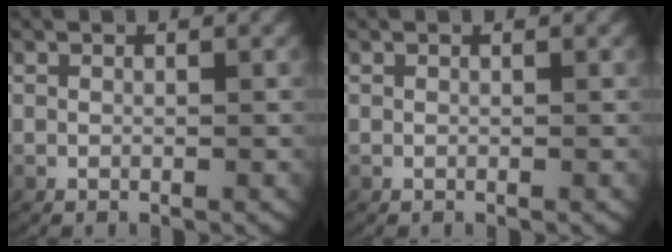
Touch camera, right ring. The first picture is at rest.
{"total": 0.0}